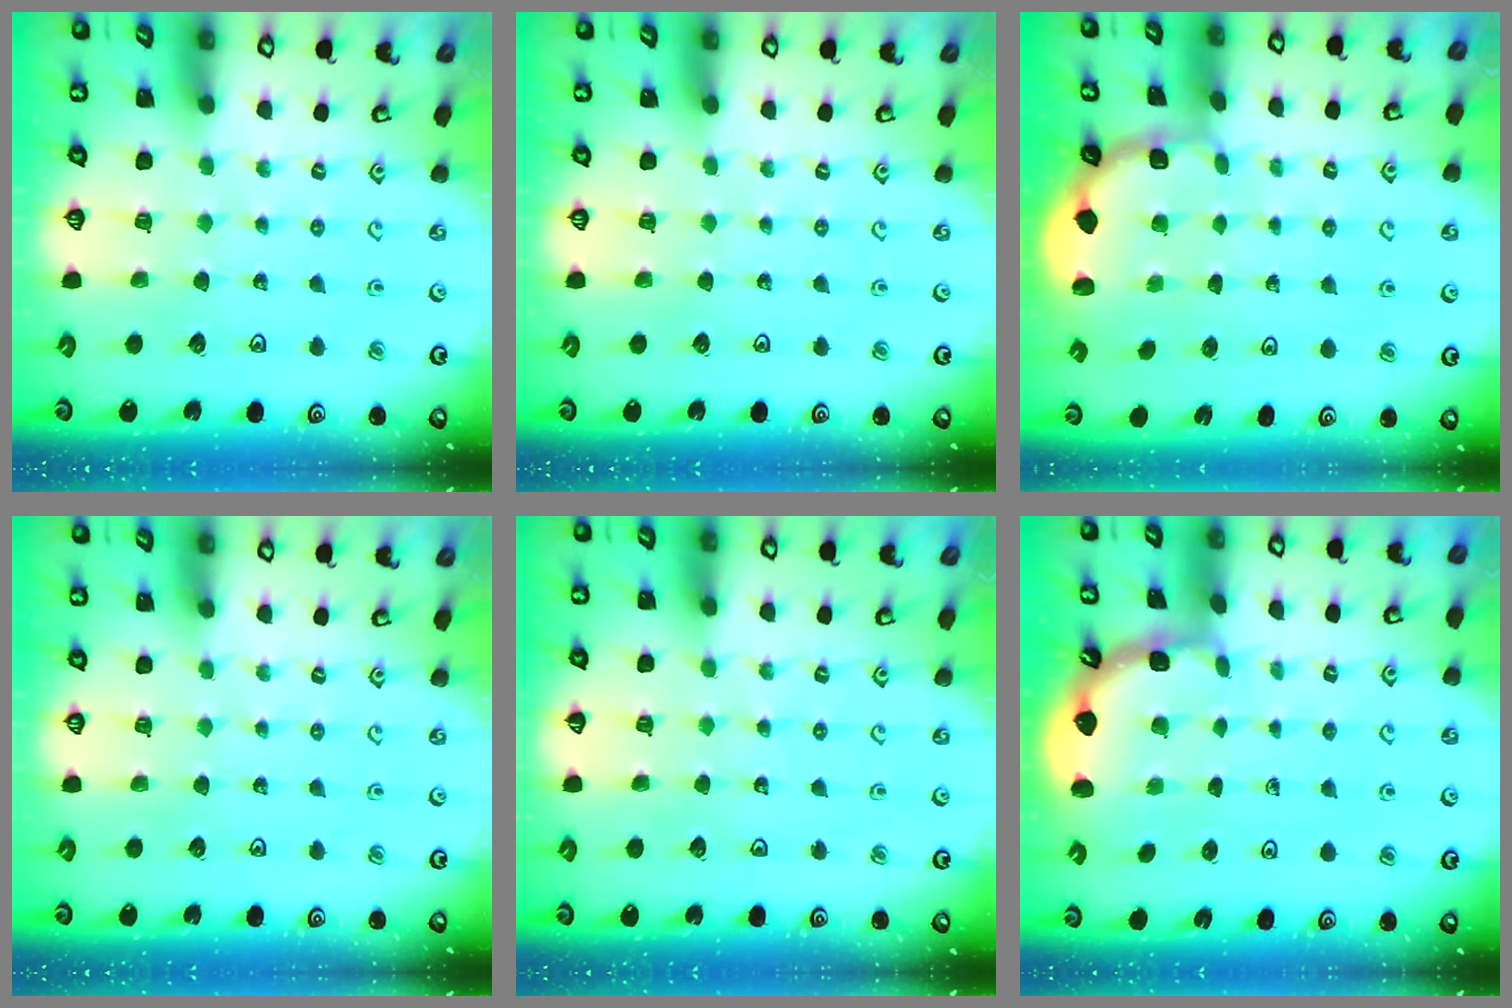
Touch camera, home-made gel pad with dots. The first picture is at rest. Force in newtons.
{"total": 0.0}
{"total": 1.8, "press": 1.6, "slide": 0.7}
{"total": 0.0}
{"total": 1.7, "press": 1.7, "slide": 0.1}
{"total": 1.9, "press": 1.9, "slide": 0.3}